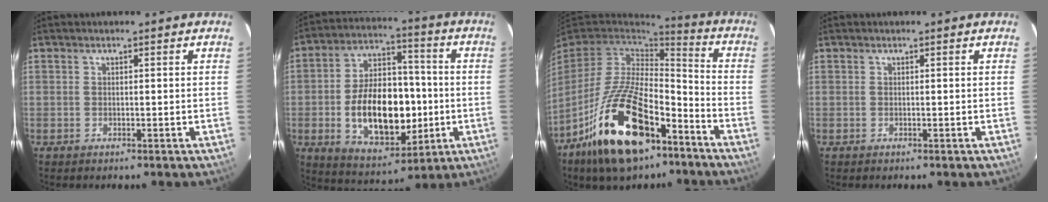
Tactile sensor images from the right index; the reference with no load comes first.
{"total": 18.6, "force": [-3.1, 11.0, 14.7], "torque": [-0.273, 0.020, -0.030]}
{"total": 23.4, "force": [-13.2, 10.8, 16.0], "torque": [-0.319, -0.013, -0.224]}
{"total": 0.0}